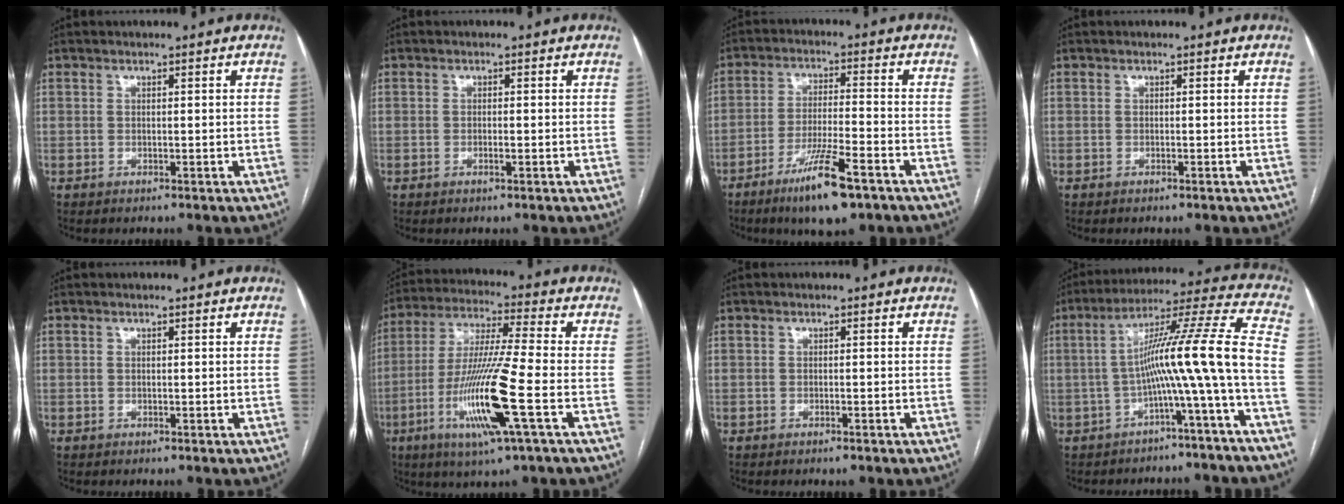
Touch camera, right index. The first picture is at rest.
{"total": 0.9, "force": [-0.3, 0.2, 0.8], "torque": [-0.019, 0.001, -0.003]}
{"total": 10.5, "force": [-6.5, 0.9, 8.2], "torque": [-0.151, -0.022, -0.110]}
{"total": 0.0}
{"total": 0.0}
{"total": 15.5, "force": [-5.1, -0.4, 14.6], "torque": [-0.301, -0.019, -0.097]}
{"total": 1.0, "force": [-0.7, 0.1, 0.6], "torque": [-0.012, -0.002, -0.008]}
{"total": 13.3, "force": [-3.7, -2.0, 12.6], "torque": [-0.192, 0.030, -0.063]}